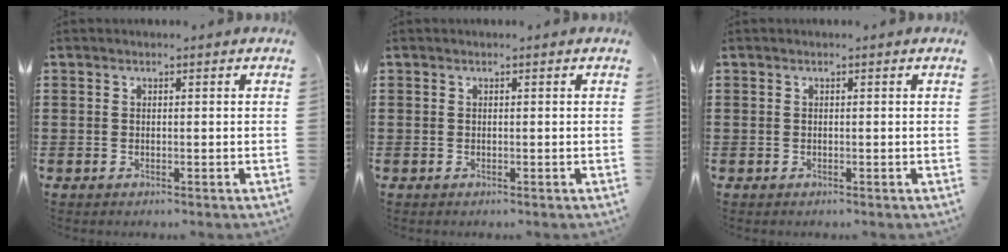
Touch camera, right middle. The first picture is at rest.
{"total": 0.0}
{"total": 0.0}